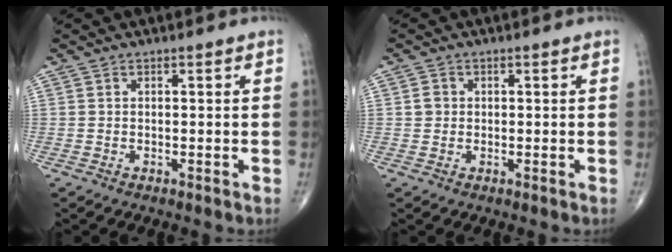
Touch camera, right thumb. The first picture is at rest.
{"total": 1.8, "force": [0.2, 1.7, 0.6], "torque": [-0.002, 0.002, 0.003]}